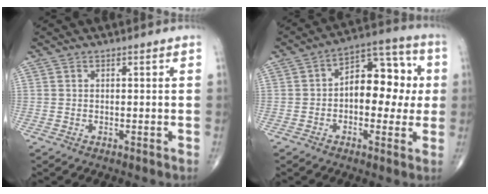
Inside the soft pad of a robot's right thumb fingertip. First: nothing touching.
{"total": 13.5, "force": [0.4, 8.2, 10.7], "torque": [-0.106, 0.038, -0.005]}